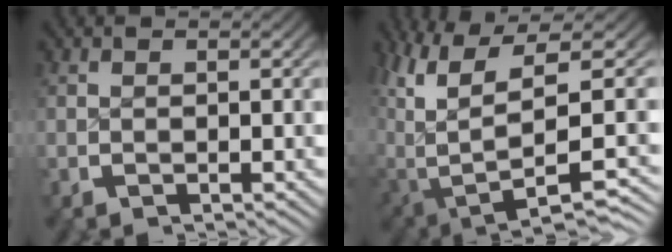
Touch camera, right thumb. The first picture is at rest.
{"total": 10.0, "force": [-2.4, 5.7, 7.8], "torque": [-0.164, -0.057, -0.003]}